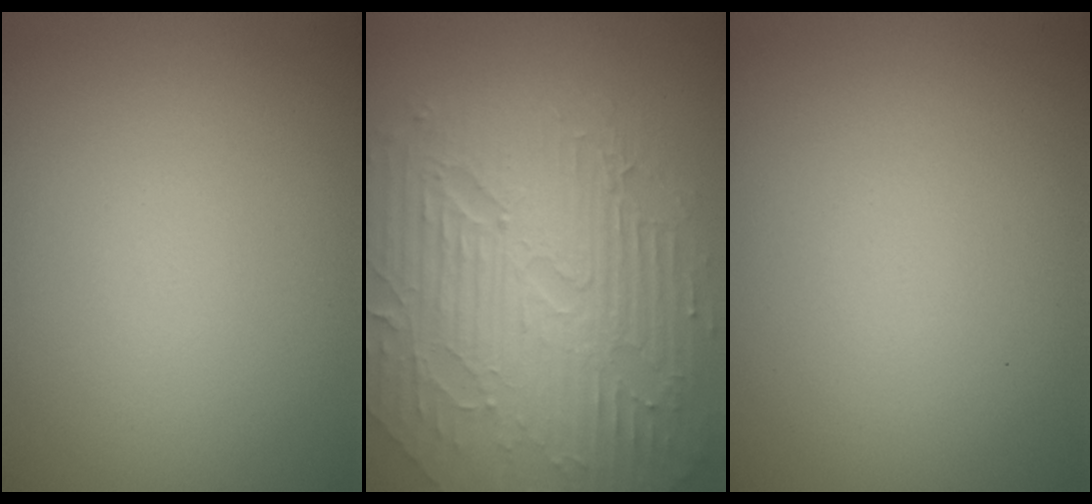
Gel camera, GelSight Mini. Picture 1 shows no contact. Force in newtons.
{"total": 9.7, "press": 6.2, "slide": 7.4}
{"total": 0.0}